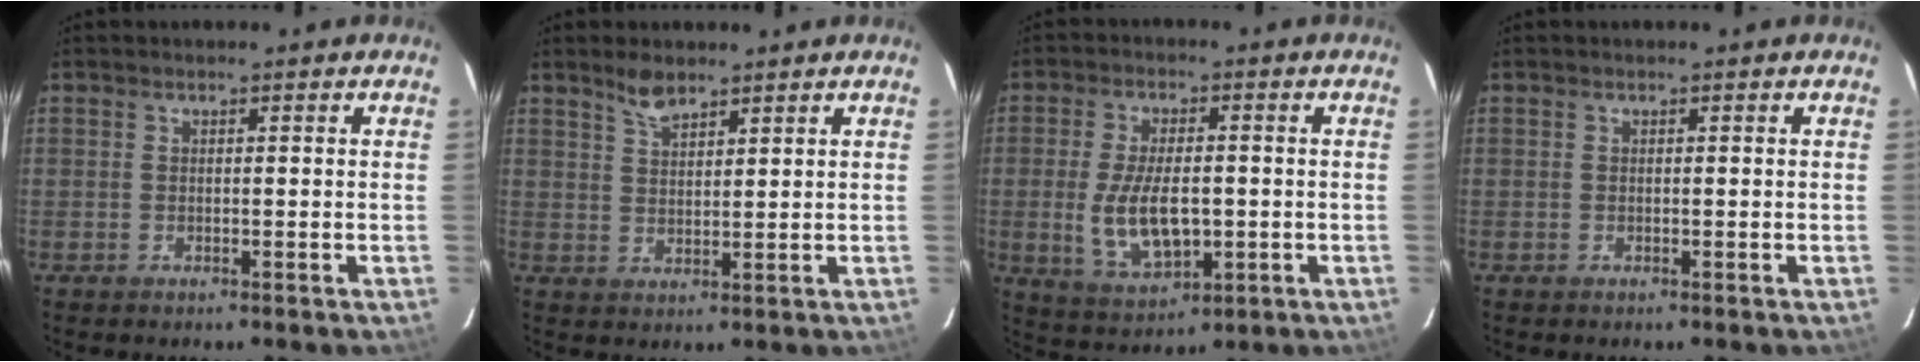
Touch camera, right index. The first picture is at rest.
{"total": 3.9, "force": [3.2, 1.4, 1.7], "torque": [-0.030, 0.002, 0.062]}
{"total": 11.0, "force": [-1.4, 5.2, 9.6], "torque": [-0.192, -0.013, -0.014]}
{"total": 0.0}